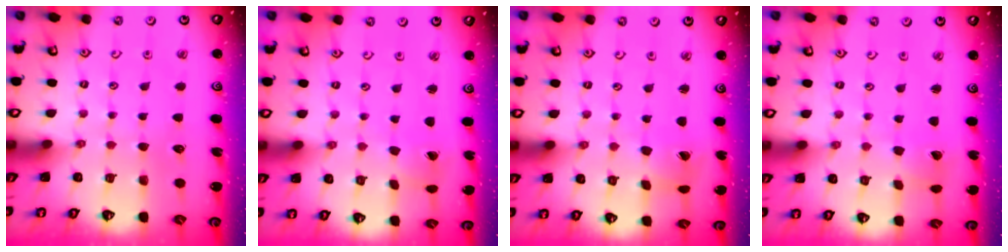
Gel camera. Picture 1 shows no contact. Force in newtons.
{"total": 1.5, "press": 1.5, "slide": 0.1}
{"total": 1.4, "press": 1.4, "slide": 0.2}
{"total": 2.4, "press": 2.4, "slide": 0.3}